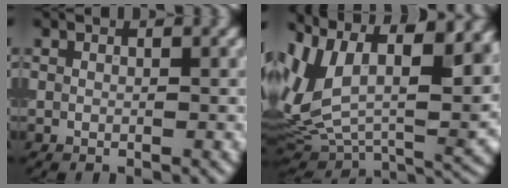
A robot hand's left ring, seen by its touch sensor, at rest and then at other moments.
{"total": 16.8, "force": [6.7, 9.2, 12.4], "torque": [-0.256, 0.032, 0.113]}